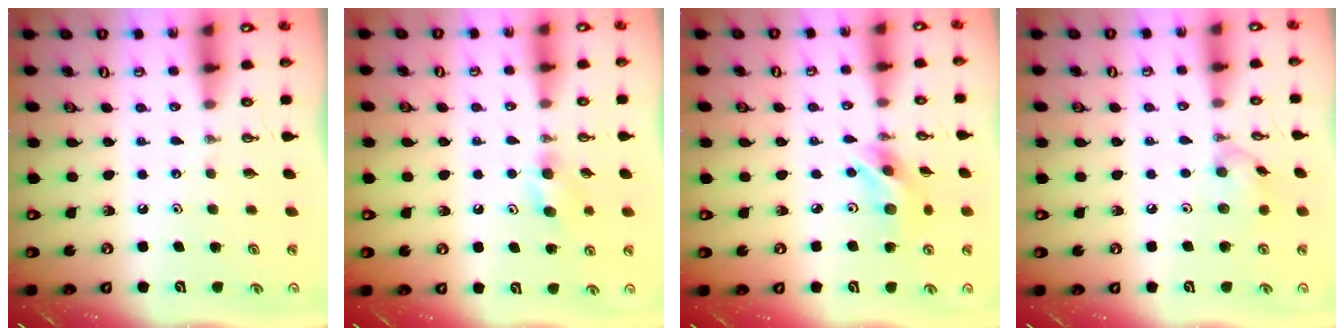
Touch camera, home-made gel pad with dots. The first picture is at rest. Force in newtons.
{"total": 7.2, "press": 7.2, "slide": 1.1}
{"total": 9.4, "press": 9.4, "slide": 0.3}
{"total": 7.8, "press": 7.8, "slide": 0.8}